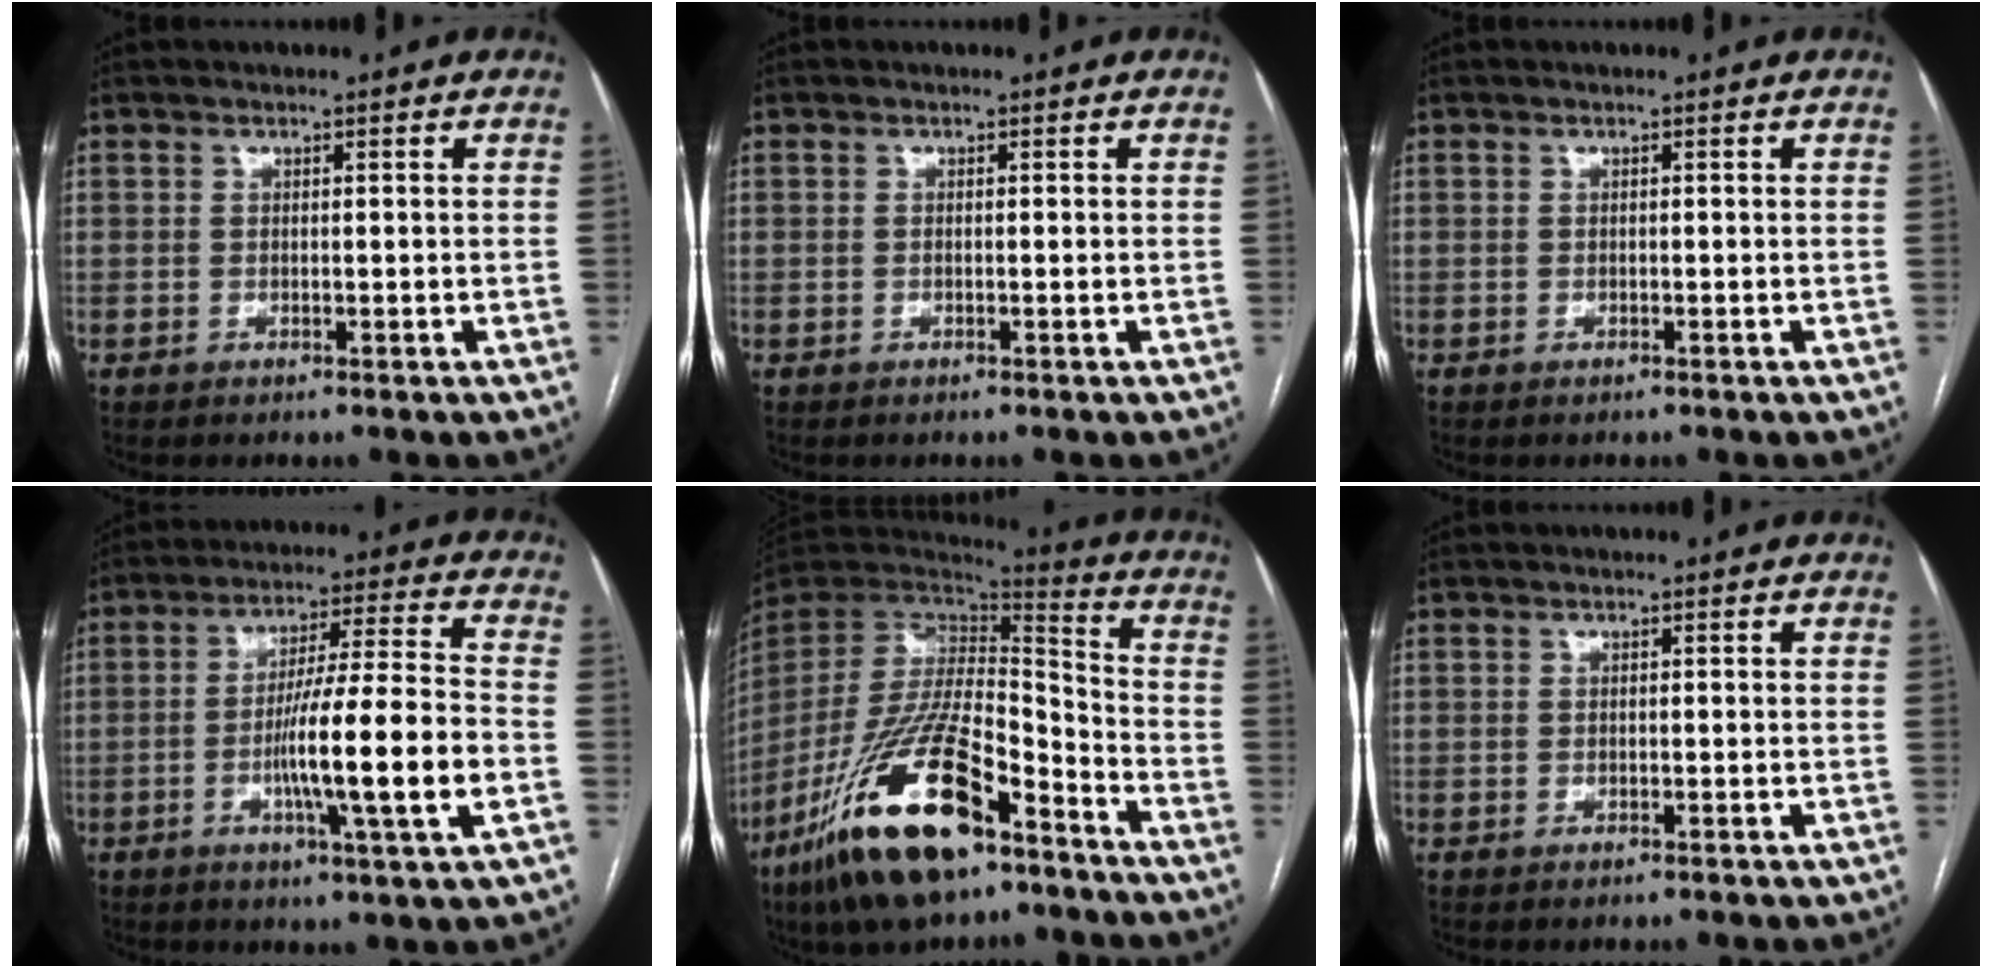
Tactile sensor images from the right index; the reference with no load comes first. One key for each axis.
{"total": 0.0}
{"total": 0.0}
{"total": 14.4, "fx": -3.6, "fy": -0.5, "fz": 13.9, "tx": -0.239, "ty": -0.005, "tz": -0.064}
{"total": 24.6, "fx": -15.3, "fy": 7.0, "fz": 17.9, "tx": -0.368, "ty": -0.033, "tz": -0.273}
{"total": 0.0}